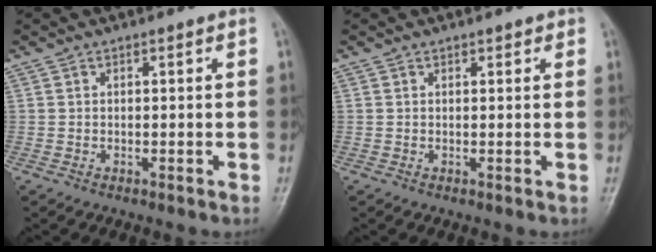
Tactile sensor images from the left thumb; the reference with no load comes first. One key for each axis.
{"total": 1.2, "fx": 0.8, "fy": 0.8, "fz": 0.5, "tx": 0.009, "ty": -0.003, "tz": 0.006}